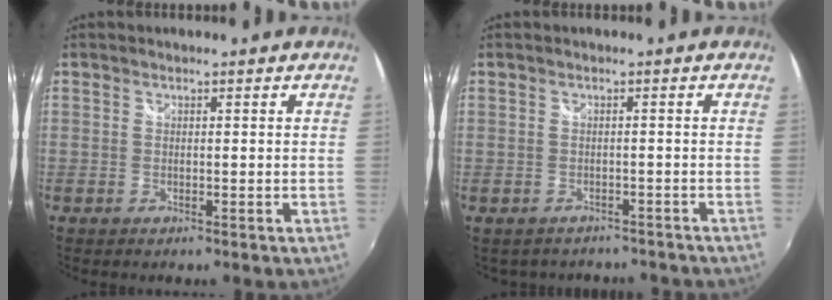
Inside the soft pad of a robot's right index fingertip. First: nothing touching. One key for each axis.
{"total": 4.8, "fx": -3.9, "fy": 2.6, "fz": 1.0, "tx": -0.017, "ty": -0.003, "tz": -0.046}